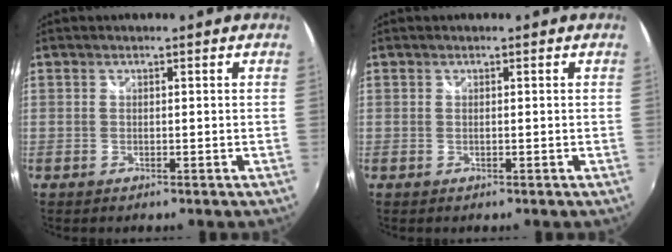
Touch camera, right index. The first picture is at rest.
{"total": 0.0}